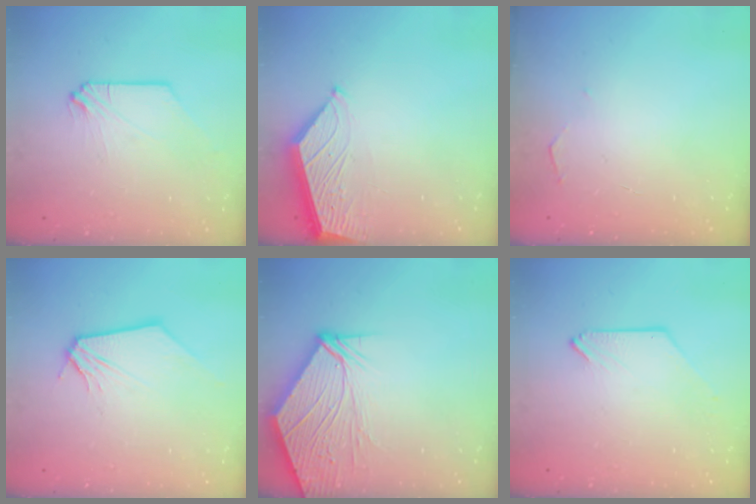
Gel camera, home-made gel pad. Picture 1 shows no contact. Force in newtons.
{"total": 3.7, "press": 3.7, "slide": 0.5}
{"total": 2.8, "press": 2.8, "slide": 0.4}
{"total": 0.0}
{"total": 11.5, "press": 11.4, "slide": 1.6}
{"total": 0.0}